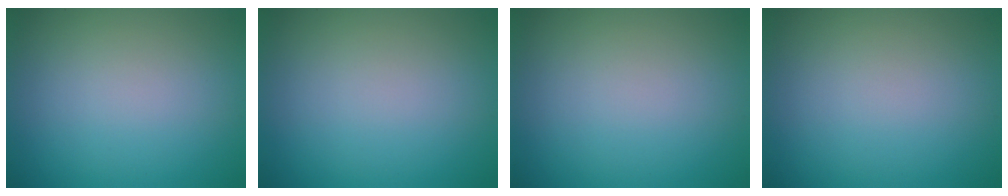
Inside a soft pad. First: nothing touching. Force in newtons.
{"total": 0.0}
{"total": 0.0}
{"total": 0.0}